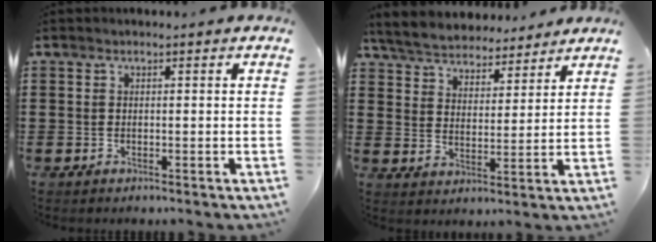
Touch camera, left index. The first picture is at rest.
{"total": 5.1, "force": [5.1, 0.7, 0.2], "torque": [-0.032, -0.032, 0.088]}